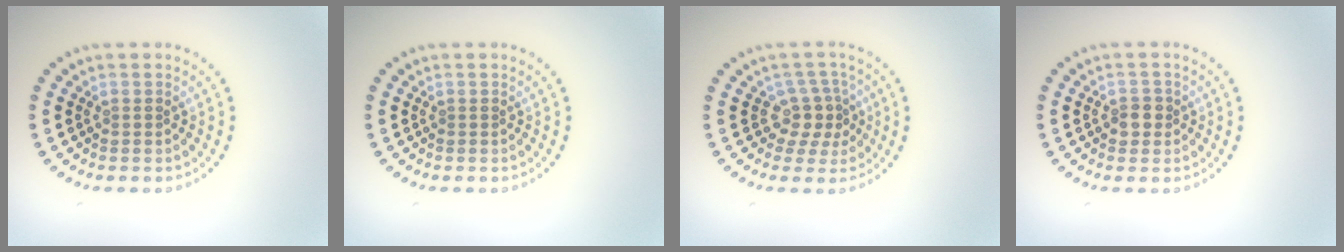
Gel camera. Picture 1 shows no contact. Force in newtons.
{"total": 0.0}
{"total": 2.9, "press": 2.2, "slide": 1.9}
{"total": 1.6, "press": 1.5, "slide": 0.5}